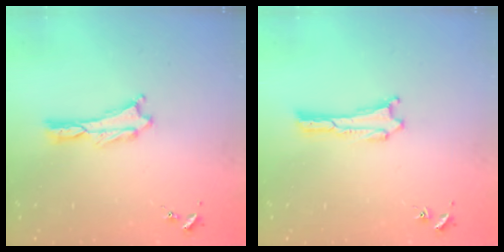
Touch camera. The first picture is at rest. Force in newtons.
{"total": 0.0}